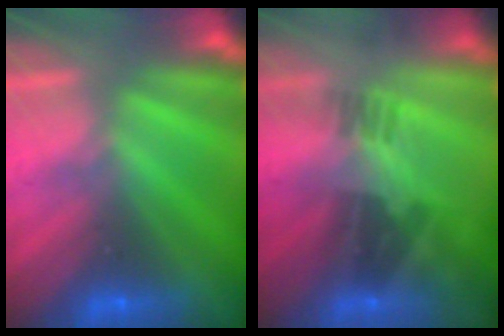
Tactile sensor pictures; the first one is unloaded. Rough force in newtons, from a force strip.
{"total": 2.2}